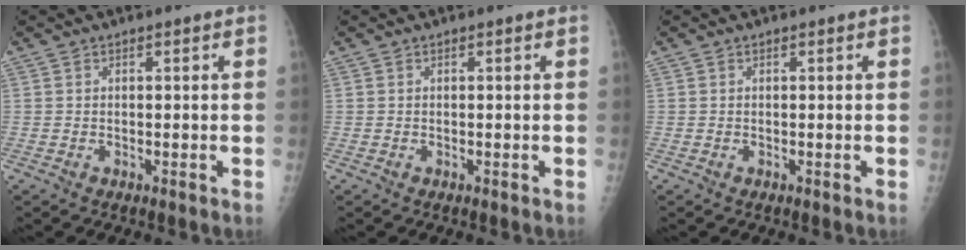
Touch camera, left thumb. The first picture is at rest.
{"total": 0.0}
{"total": 0.0}